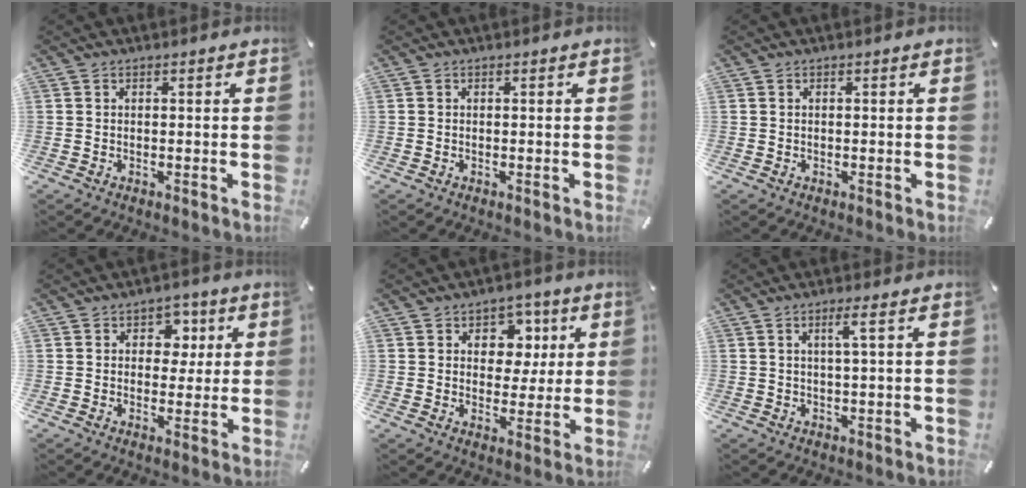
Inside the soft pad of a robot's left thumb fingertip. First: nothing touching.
{"total": 0.0}
{"total": 0.0}
{"total": 6.4, "force": [1.8, 5.3, 3.2], "torque": [-0.028, -0.004, 0.023]}
{"total": 8.4, "force": [2.7, 7.2, 3.3], "torque": [-0.035, -0.011, 0.045]}
{"total": 3.5, "force": [1.1, 0.0, 3.3], "torque": [-0.065, -0.002, 0.015]}